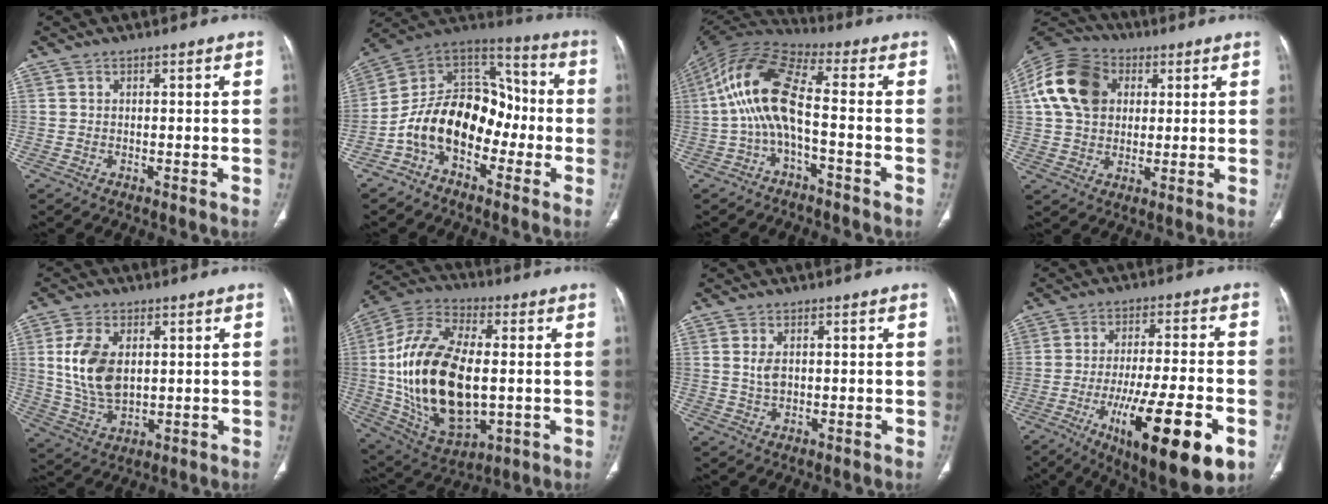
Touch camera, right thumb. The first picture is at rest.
{"total": 16.7, "force": [-5.3, 11.3, 11.1], "torque": [-0.160, 0.082, -0.105]}
{"total": 13.2, "force": [-2.1, 4.7, 12.2], "torque": [-0.253, 0.054, -0.050]}
{"total": 15.6, "force": [3.5, 11.9, 9.5], "torque": [-0.168, 0.010, 0.055]}
{"total": 11.4, "force": [2.1, 6.9, 8.9], "torque": [-0.171, -0.011, 0.050]}
{"total": 25.1, "force": [-0.5, 13.4, 21.2], "torque": [-0.406, 0.001, 0.006]}
{"total": 2.8, "force": [0.5, 1.7, 2.1], "torque": [-0.041, -0.003, 0.013]}
{"total": 20.9, "force": [-8.4, 5.5, 18.4], "torque": [-0.264, 0.010, -0.119]}